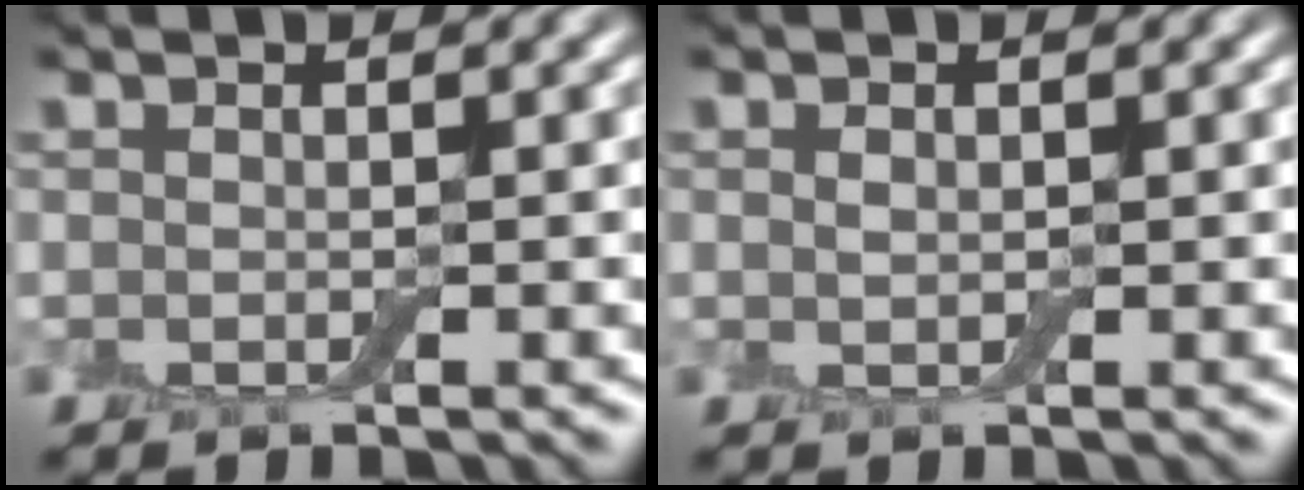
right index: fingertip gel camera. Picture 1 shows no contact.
{"total": 0.6, "force": [0.2, 0.4, 0.5], "torque": [-0.012, 0.001, 0.004]}